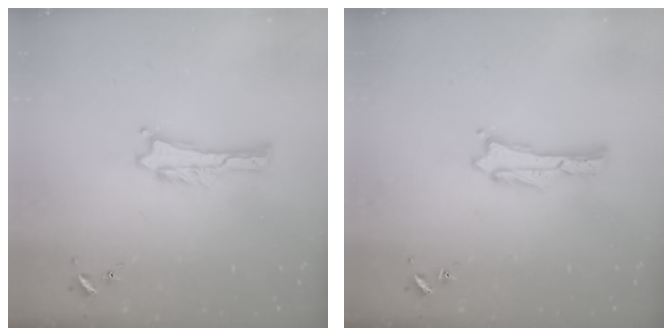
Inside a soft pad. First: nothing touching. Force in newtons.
{"total": 0.0}